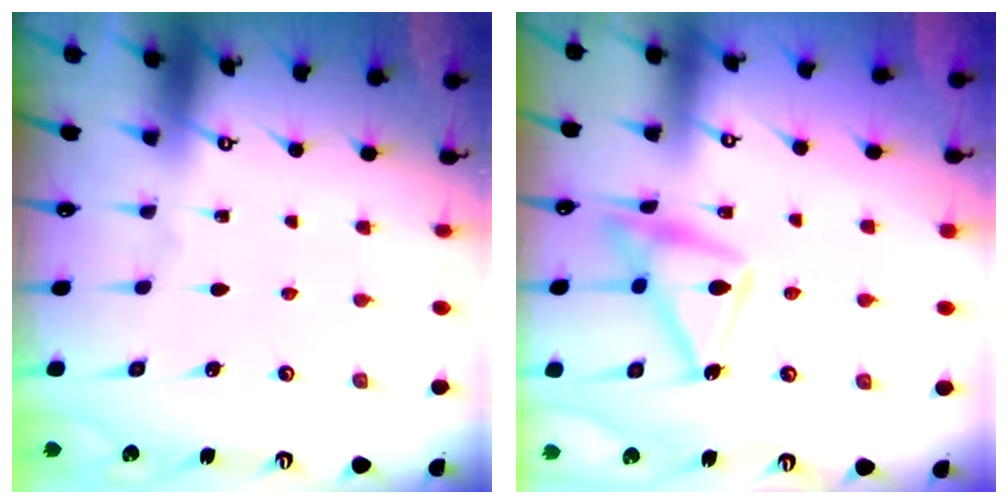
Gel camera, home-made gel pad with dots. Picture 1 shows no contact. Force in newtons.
{"total": 15.2, "press": 15.2, "slide": 0.9}